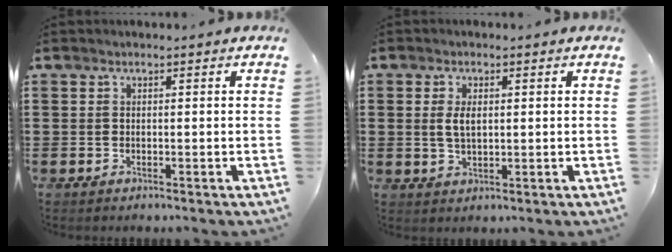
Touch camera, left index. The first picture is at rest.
{"total": 3.0, "force": [0.5, 1.4, 2.6], "torque": [-0.062, 0.004, 0.006]}